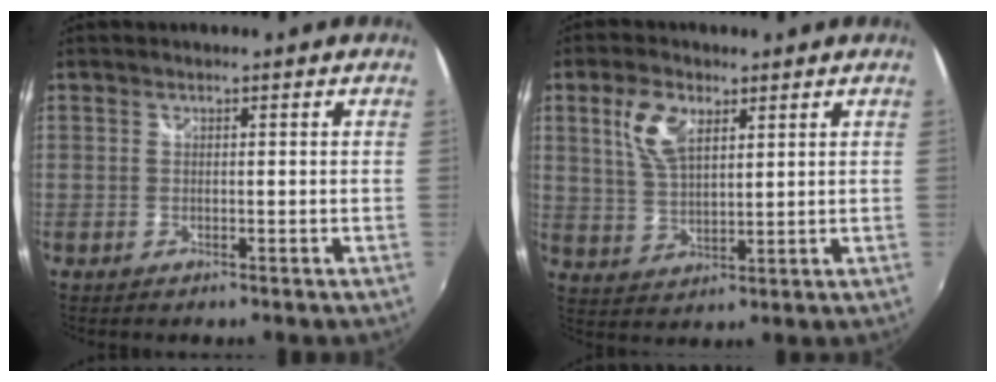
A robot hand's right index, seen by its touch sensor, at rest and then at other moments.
{"total": 7.8, "force": [3.5, 3.9, 5.7], "torque": [-0.116, 0.009, 0.071]}